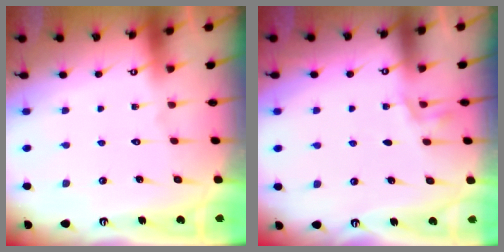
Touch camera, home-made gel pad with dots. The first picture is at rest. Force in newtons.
{"total": 2.5, "press": 1.7, "slide": 1.7}